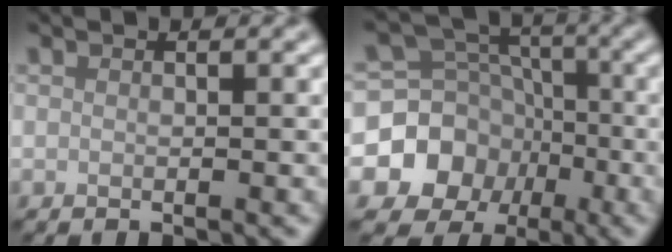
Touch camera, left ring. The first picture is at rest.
{"total": 8.1, "force": [-3.0, 7.1, 2.3], "torque": [-0.035, 0.010, -0.076]}